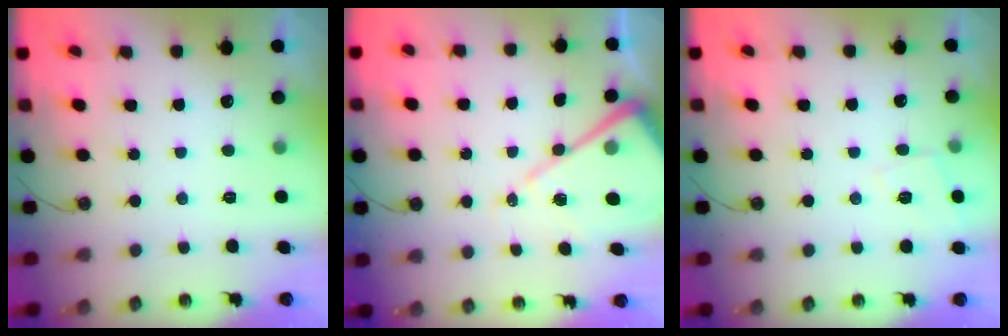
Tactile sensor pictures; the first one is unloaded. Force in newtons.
{"total": 13.0, "press": 12.9, "slide": 1.2}
{"total": 5.6, "press": 5.6, "slide": 0.7}